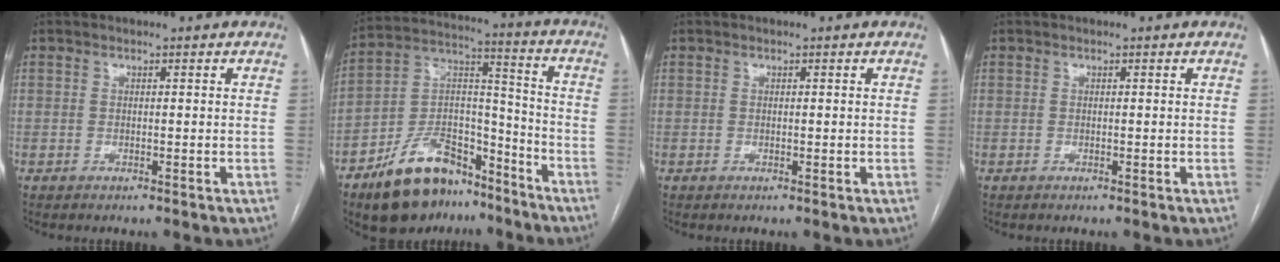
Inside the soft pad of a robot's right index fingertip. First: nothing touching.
{"total": 16.5, "force": [-11.6, 7.7, 8.8], "torque": [-0.154, 0.033, -0.195]}
{"total": 0.0}
{"total": 0.0}